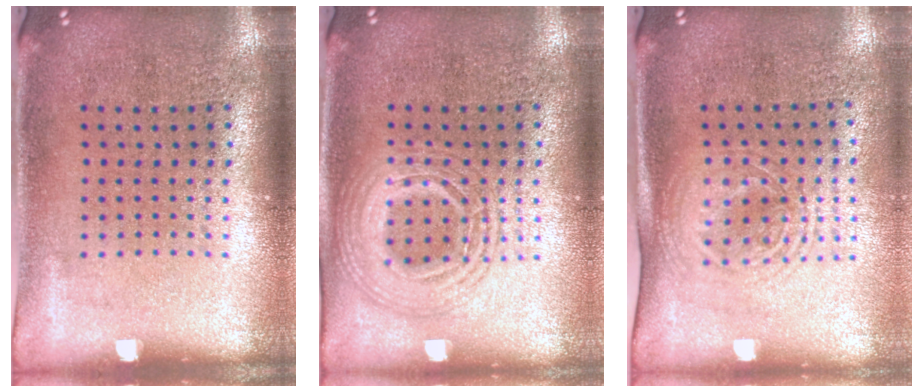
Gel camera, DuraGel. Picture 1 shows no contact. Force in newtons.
{"total": 2.8, "press": 2.8, "slide": 0.4}
{"total": 1.6, "press": 1.3, "slide": 0.9}